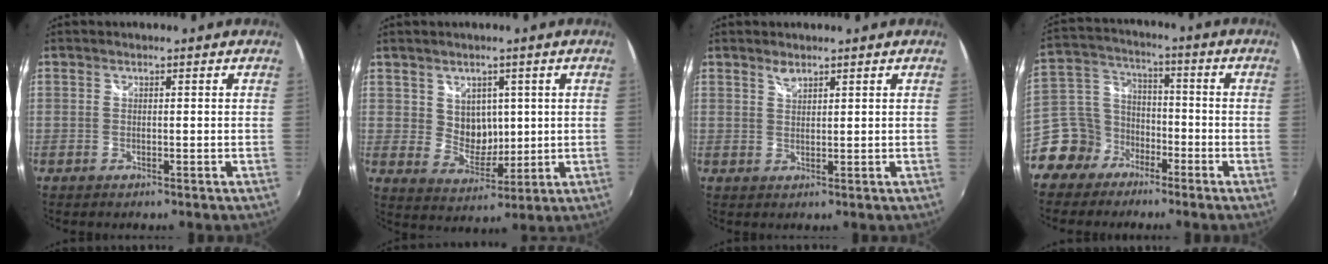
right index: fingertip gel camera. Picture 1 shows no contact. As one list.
[{"total": 6.3, "force": [1.9, 5.3, 2.7], "torque": [-0.042, -0.001, 0.043]}, {"total": 1.7, "force": [1.4, 0.6, 0.8], "torque": [-0.011, 0.001, 0.025]}, {"total": 10.3, "force": [-6.9, 7.5, 1.8], "torque": [-0.067, 0.037, -0.134]}]